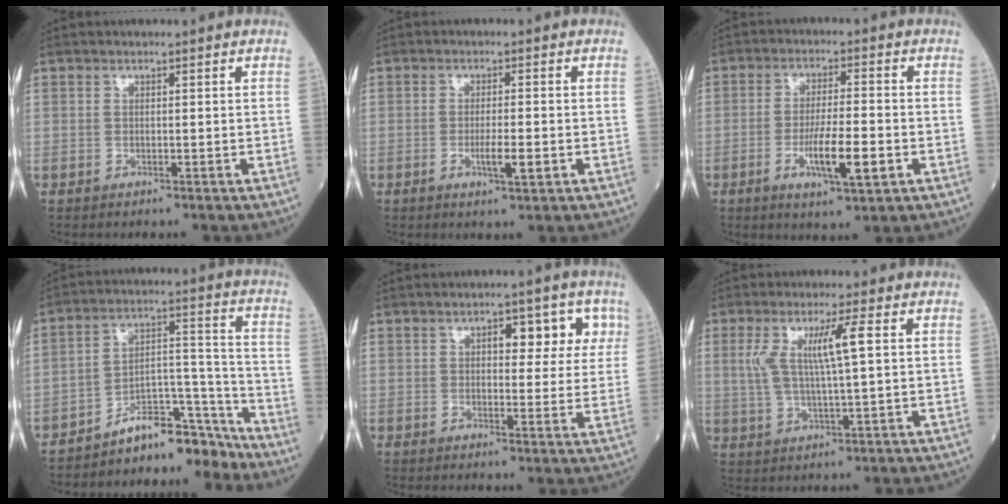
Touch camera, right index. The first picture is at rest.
{"total": 3.5, "force": [-1.0, 0.3, 3.3], "torque": [-0.058, -0.003, -0.013]}
{"total": 7.9, "force": [-2.5, 1.0, 7.5], "torque": [-0.132, -0.010, -0.039]}
{"total": 11.0, "force": [-10.5, 2.6, 1.9], "torque": [-0.010, 0.066, -0.176]}
{"total": 6.4, "force": [2.7, 3.2, 4.9], "torque": [-0.046, 0.016, 0.030]}
{"total": 6.9, "force": [1.9, 0.0, 6.6], "torque": [-0.137, 0.007, 0.042]}